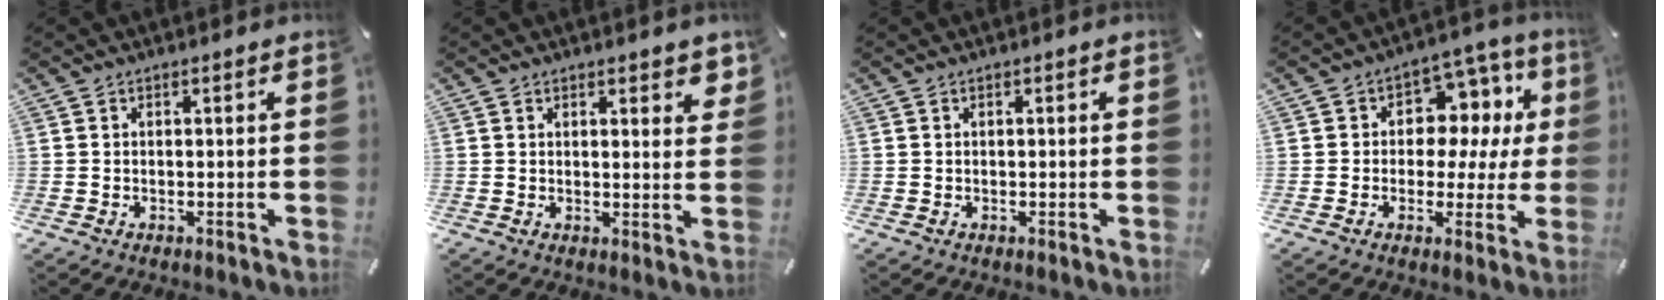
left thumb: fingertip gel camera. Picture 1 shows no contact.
{"total": 3.1, "force": [2.4, 1.3, 1.4], "torque": [-0.008, -0.015, 0.039]}
{"total": 0.0}
{"total": 10.5, "force": [2.5, 8.1, 6.2], "torque": [-0.079, -0.018, 0.045]}